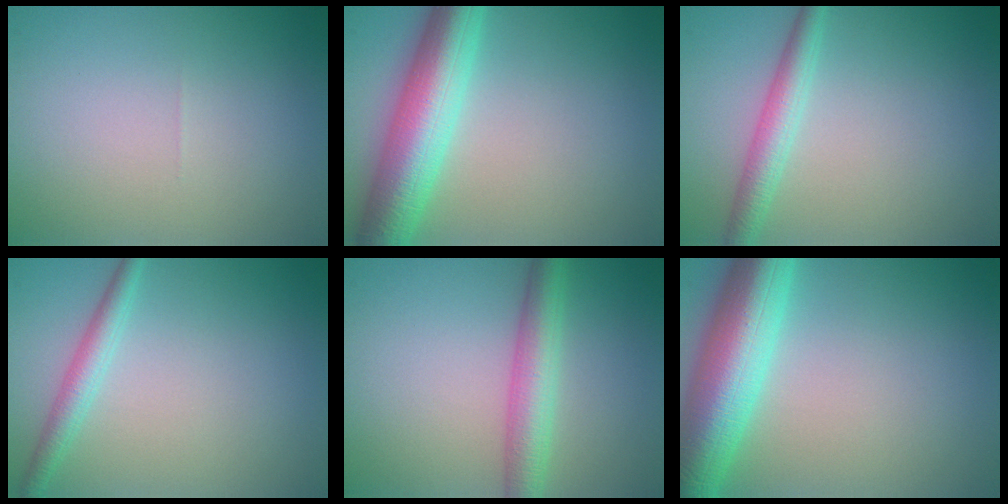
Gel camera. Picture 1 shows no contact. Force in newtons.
{"total": 7.8, "press": 7.8, "slide": 0.1}
{"total": 2.7, "press": 2.7, "slide": 0.1}
{"total": 2.1, "press": 2.1, "slide": 0.1}
{"total": 4.1, "press": 4.1, "slide": 0.1}
{"total": 9.2, "press": 9.2, "slide": 0.1}